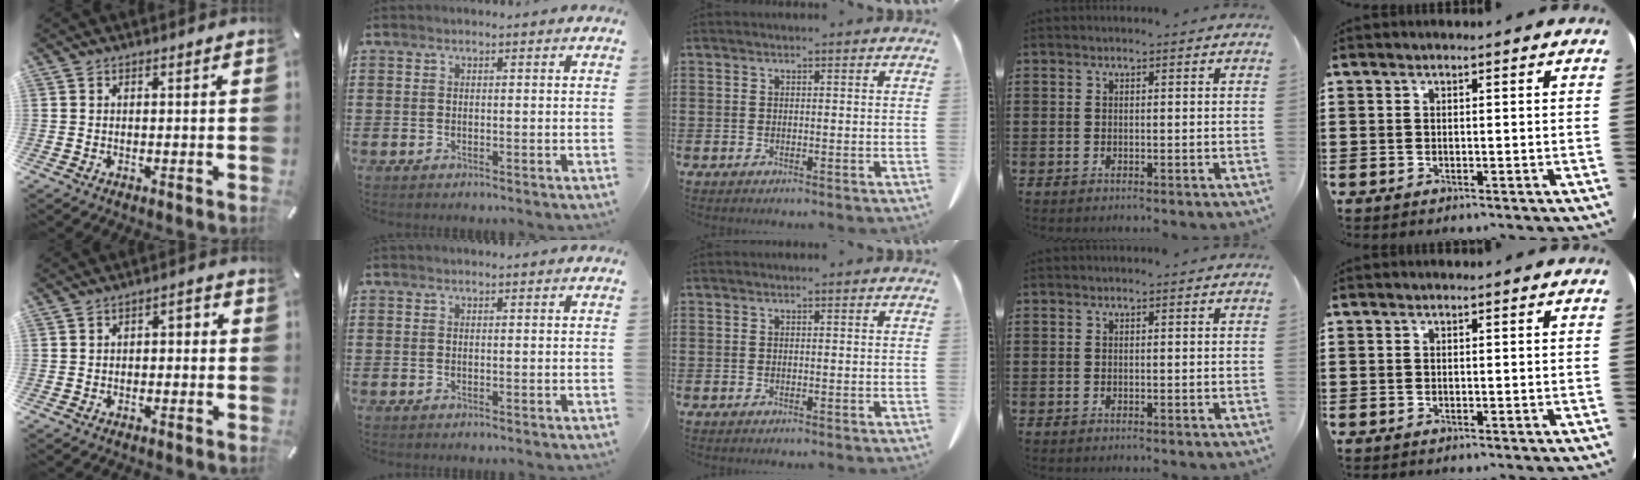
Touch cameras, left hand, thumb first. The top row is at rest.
{"thumb": {"total": 2.9, "force": [-2.0, 1.6, 1.3], "torque": [-0.023, 0.016, -0.042]}}